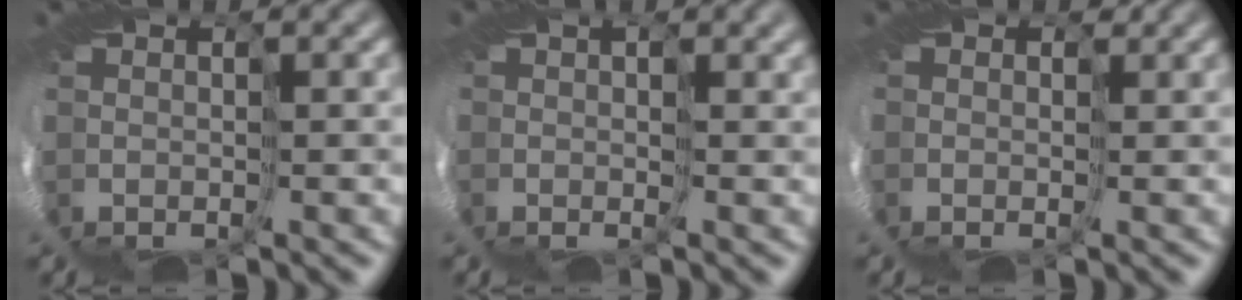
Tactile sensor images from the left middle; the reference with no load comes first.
{"total": 2.7, "force": [1.3, 1.6, 1.7], "torque": [-0.037, 0.013, 0.010]}
{"total": 1.7, "force": [0.7, 1.5, 0.6], "torque": [-0.015, 0.010, -0.004]}